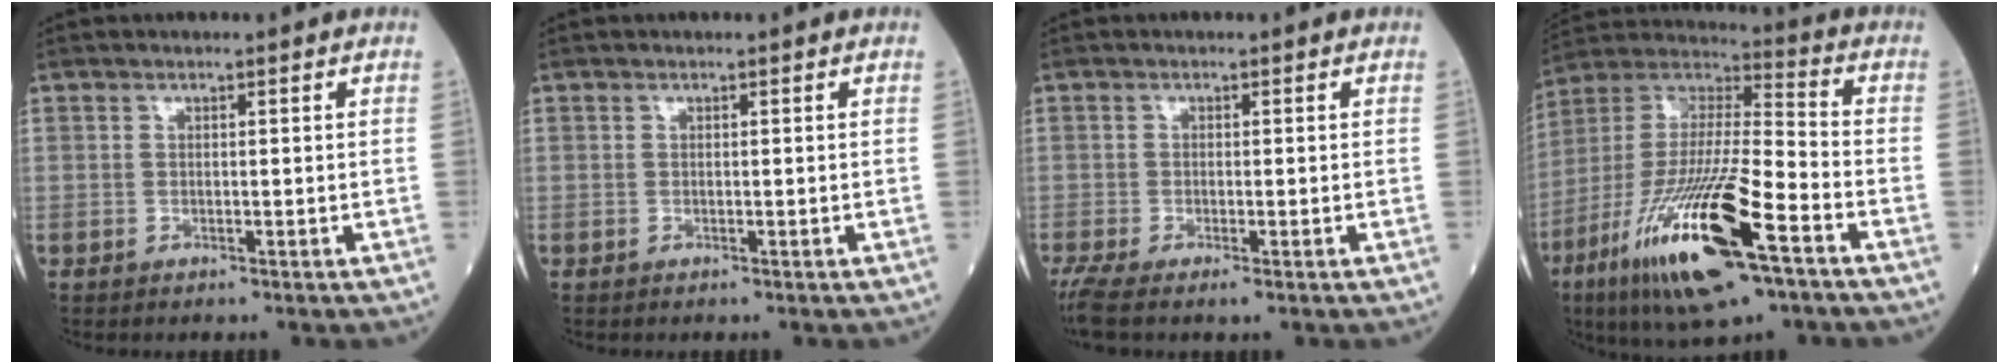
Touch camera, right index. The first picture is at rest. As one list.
[{"total": 0.0}, {"total": 4.3, "force": [-3.1, 0.5, 3.0], "torque": [-0.061, -0.011, -0.059]}, {"total": 22.9, "force": [-11.3, 3.9, 19.5], "torque": [-0.405, -0.050, -0.204]}]